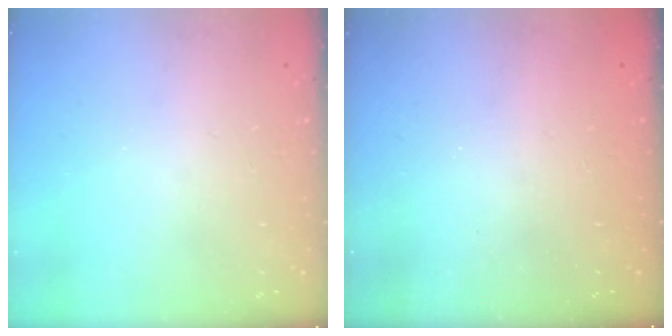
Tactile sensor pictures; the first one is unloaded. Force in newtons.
{"total": 2.4, "press": 2.3, "slide": 0.8}